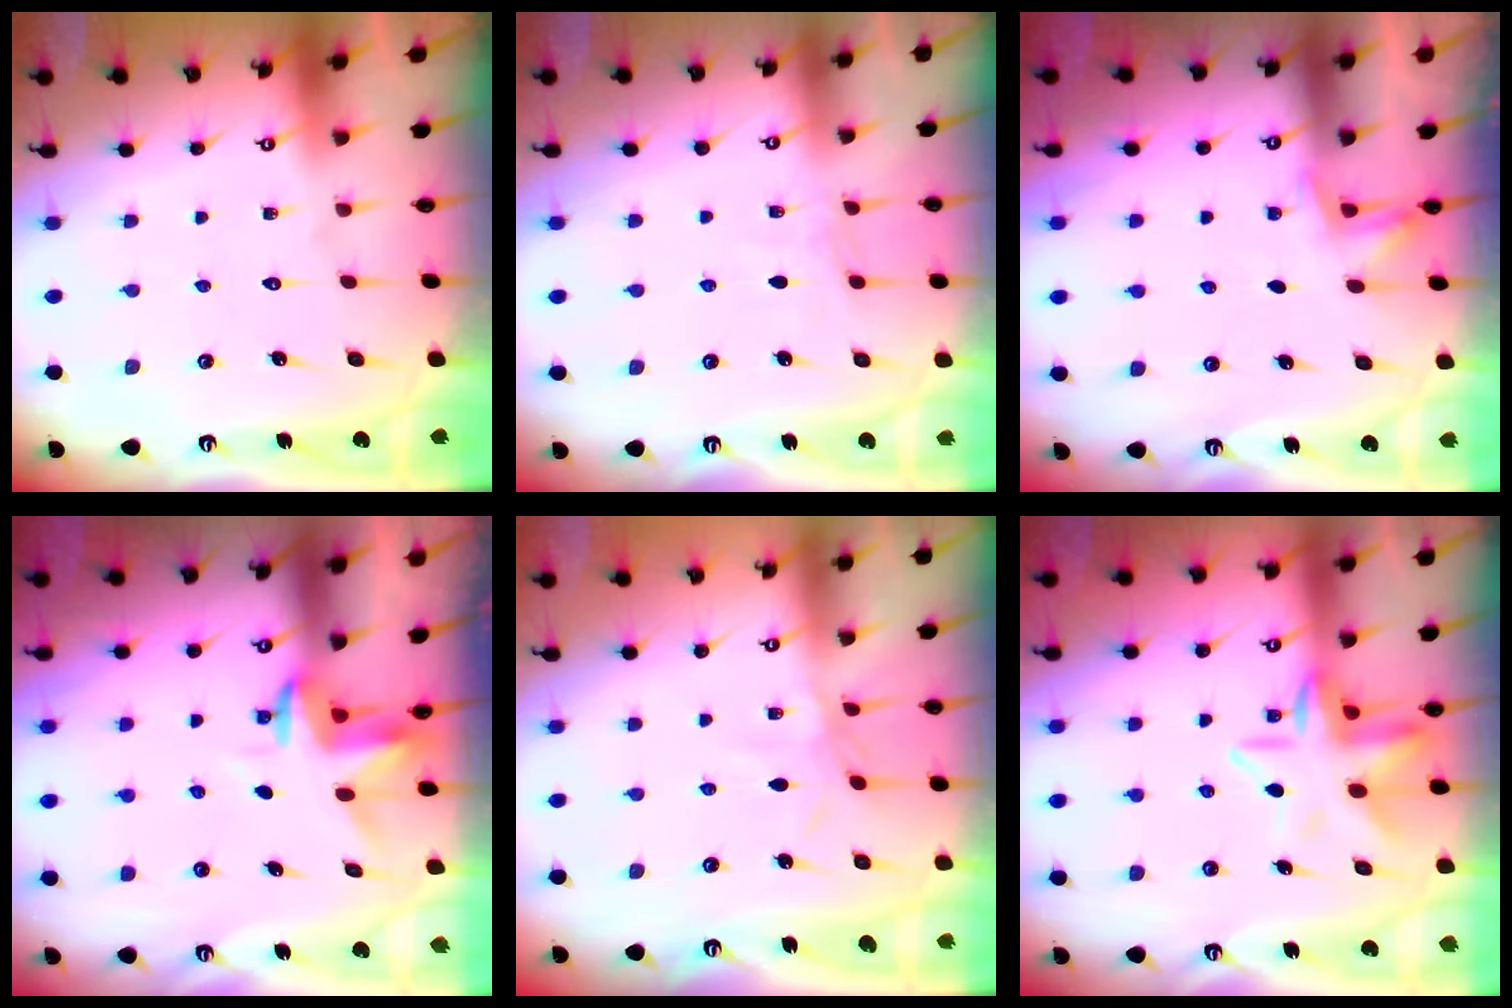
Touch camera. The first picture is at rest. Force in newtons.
{"total": 2.9, "press": 2.9, "slide": 0.5}
{"total": 3.7, "press": 3.4, "slide": 1.4}
{"total": 3.4, "press": 3.4, "slide": 0.2}
{"total": 3.0, "press": 3.0, "slide": 0.1}
{"total": 9.9, "press": 9.7, "slide": 1.6}